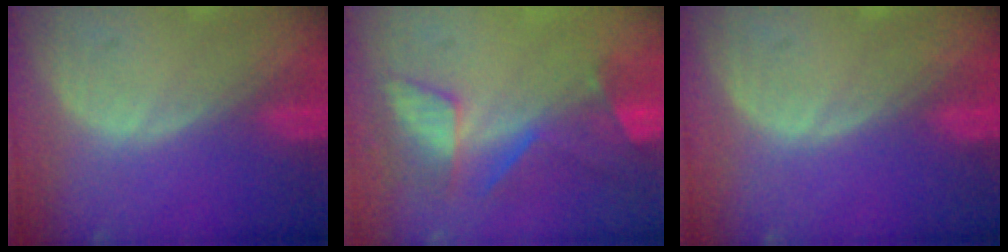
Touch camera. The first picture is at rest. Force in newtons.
{"total": 8.5, "press": 7.2, "slide": 4.5}
{"total": 0.0}